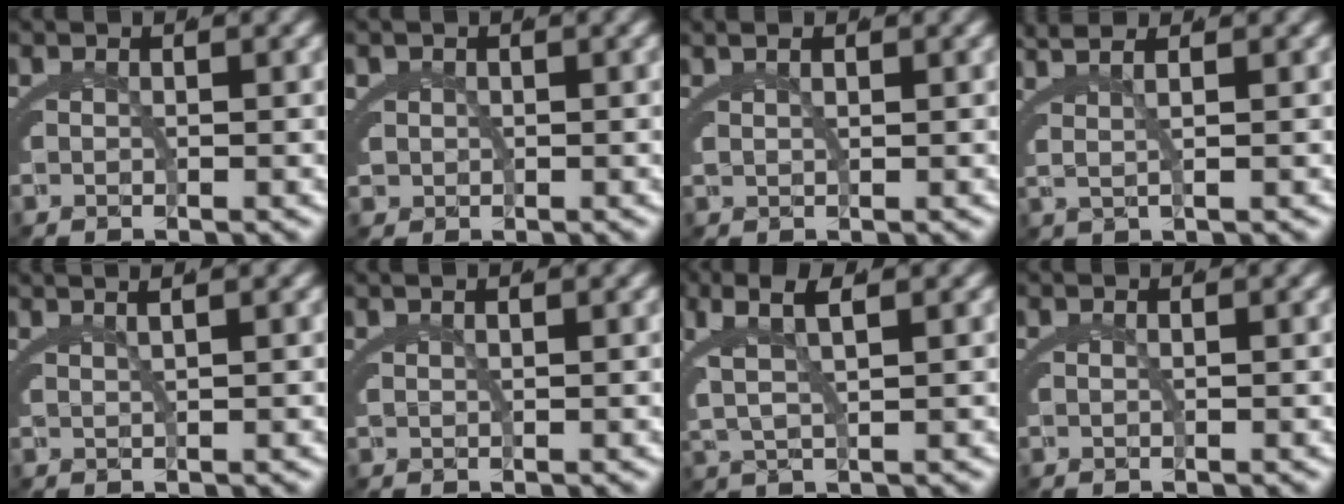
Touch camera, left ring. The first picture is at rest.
{"total": 2.4, "force": [0.2, 2.2, 0.8], "torque": [-0.034, -0.014, 0.010]}
{"total": 2.1, "force": [1.6, 0.5, 1.3], "torque": [-0.013, 0.007, 0.030]}
{"total": 4.8, "force": [3.0, 1.5, 3.5], "torque": [-0.052, 0.016, 0.044]}
{"total": 3.2, "force": [2.4, -0.1, 2.0], "torque": [-0.008, 0.016, 0.036]}
{"total": 1.2, "force": [1.0, -0.3, 0.6], "torque": [-0.004, 0.007, 0.018]}
{"total": 5.4, "force": [2.3, 2.0, 4.4], "torque": [-0.086, 0.011, 0.040]}
{"total": 0.5, "force": [0.0, -0.5, 0.2], "torque": [-0.002, 0.002, 0.001]}